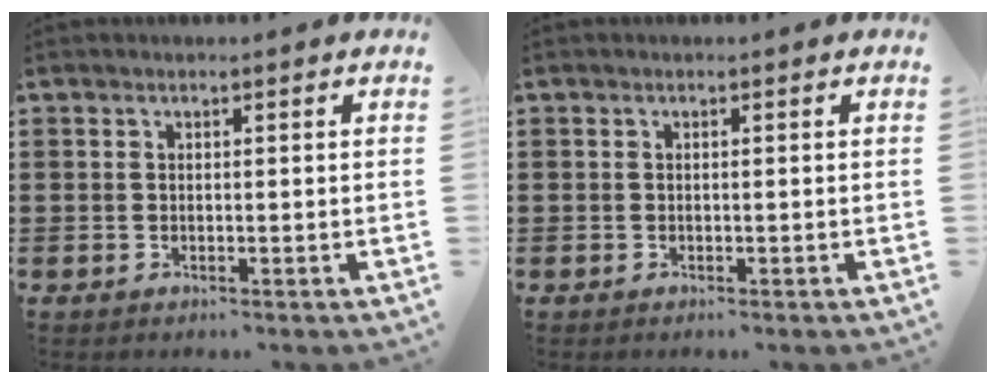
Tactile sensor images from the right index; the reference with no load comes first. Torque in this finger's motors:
{"motor_torque": [-0.20, 0.02, 0.02, -0.01]}